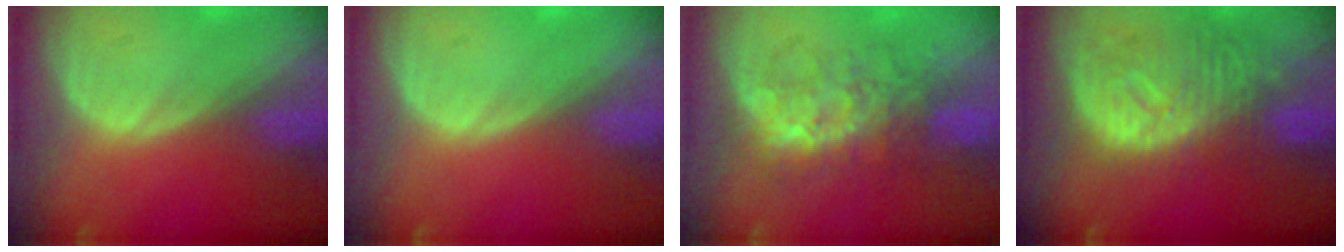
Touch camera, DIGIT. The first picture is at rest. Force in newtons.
{"total": 0.0}
{"total": 7.8, "press": 7.7, "slide": 1.6}
{"total": 10.8, "press": 9.7, "slide": 4.8}